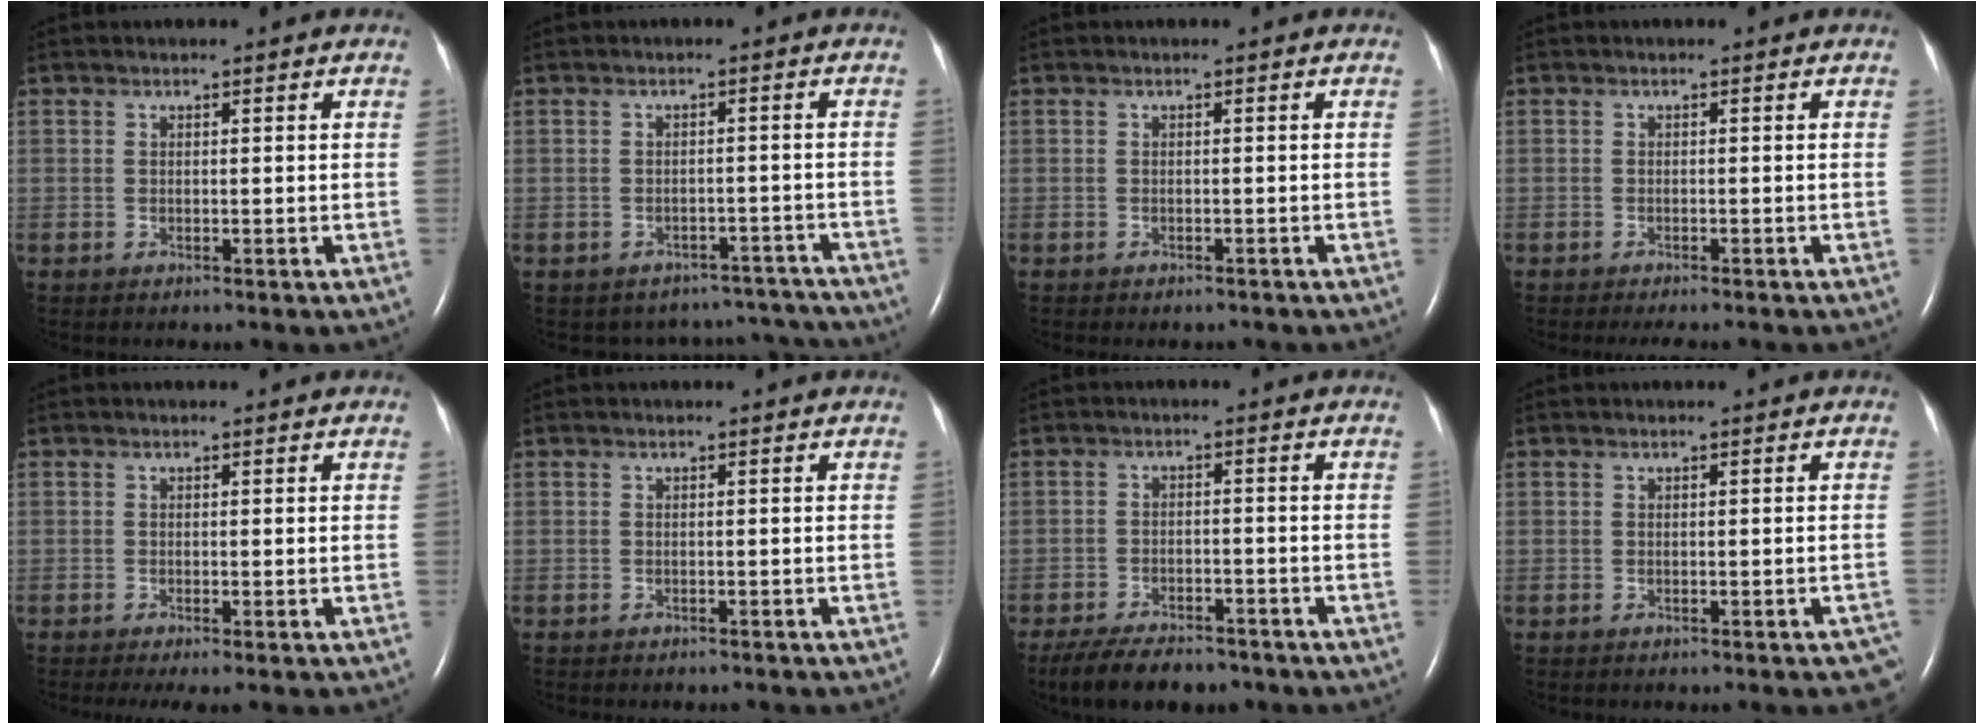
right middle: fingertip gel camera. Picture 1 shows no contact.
{"total": 9.6, "force": [-8.8, 3.8, -0.3], "torque": [0.013, 0.039, -0.090]}
{"total": 1.6, "force": [-1.4, 0.6, 0.5], "torque": [-0.013, -0.002, -0.014]}
{"total": 4.2, "force": [-3.6, 0.8, 1.9], "torque": [-0.019, -0.007, -0.045]}
{"total": 2.5, "force": [-1.7, 0.3, 1.8], "torque": [-0.031, -0.010, -0.026]}
{"total": 2.3, "force": [-2.1, 0.7, 0.8], "torque": [-0.017, -0.004, -0.020]}
{"total": 9.8, "force": [-8.0, 3.6, 4.4], "torque": [-0.075, -0.010, -0.123]}
{"total": 3.5, "force": [-2.8, 0.9, 1.8], "torque": [-0.007, -0.007, -0.031]}